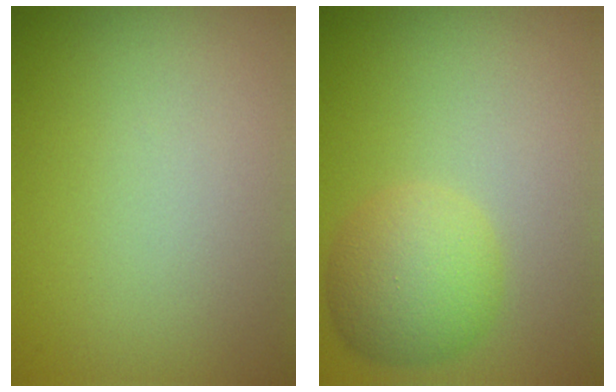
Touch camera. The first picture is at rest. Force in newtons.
{"total": 4.4, "press": 4.4, "slide": 0.1}